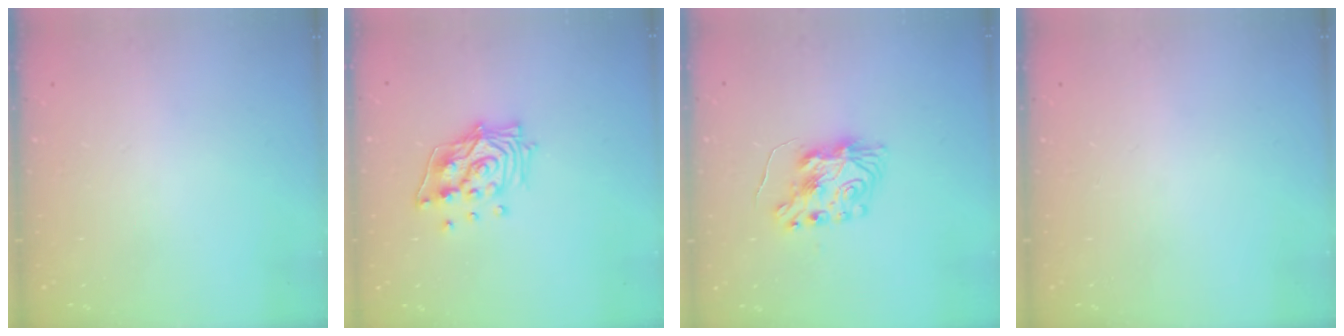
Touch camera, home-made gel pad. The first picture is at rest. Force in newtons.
{"total": 13.5, "press": 13.5, "slide": 1.6}
{"total": 8.8, "press": 8.8, "slide": 0.6}
{"total": 0.0}